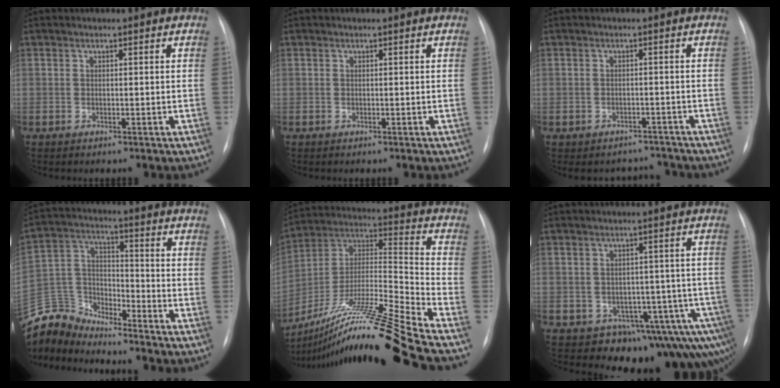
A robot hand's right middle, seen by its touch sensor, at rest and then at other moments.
{"total": 0.0}
{"total": 3.8, "force": [-3.3, 1.7, -0.6], "torque": [0.010, 0.023, -0.042]}
{"total": 9.6, "force": [-9.5, 0.8, -0.9], "torque": [0.010, 0.035, -0.194]}
{"total": 24.4, "force": [-19.9, -3.0, 13.8], "torque": [-0.251, -0.012, -0.355]}
{"total": 12.6, "force": [-7.7, 7.0, 7.1], "torque": [-0.060, 0.030, -0.090]}